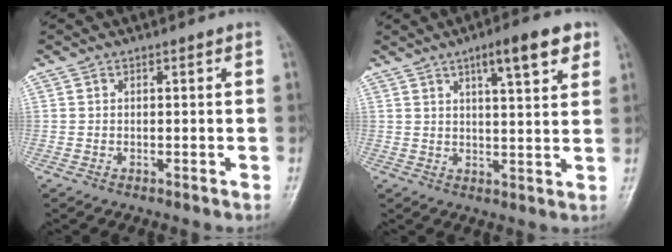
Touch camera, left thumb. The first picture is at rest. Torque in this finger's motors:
{"motor_torque": [0.22, 0.24, 0.23, -0.06, 0.13]}